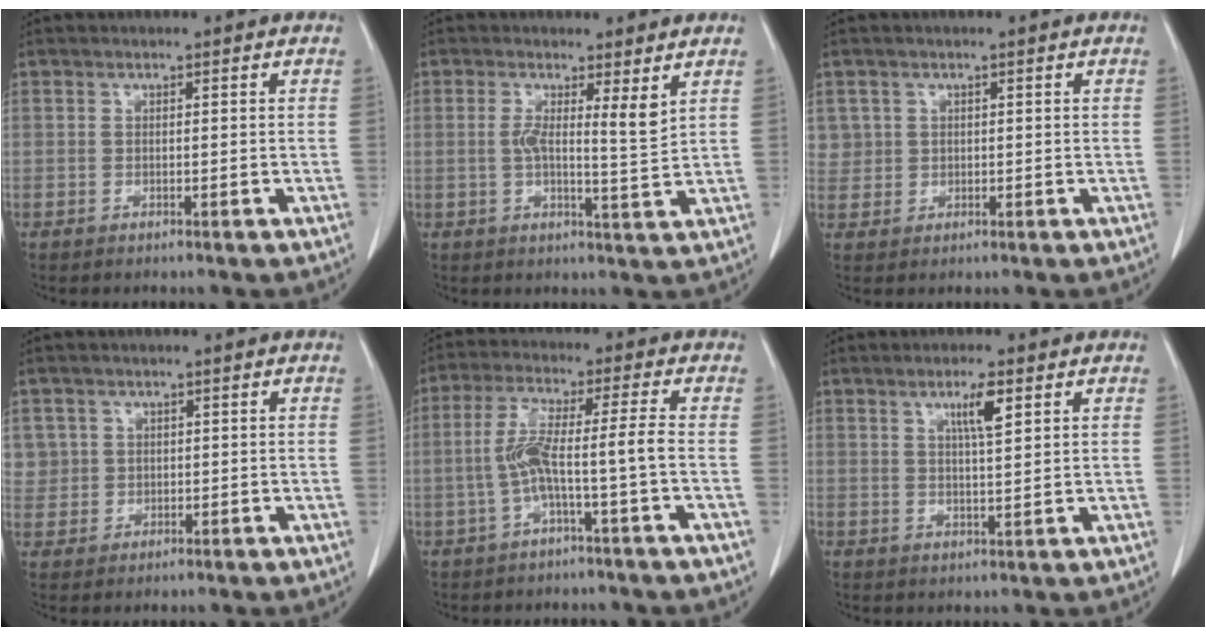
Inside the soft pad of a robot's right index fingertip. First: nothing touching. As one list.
[{"total": 4.6, "force": [1.9, 0.2, 4.2], "torque": [-0.070, -0.002, 0.032]}, {"total": 2.6, "force": [1.0, 2.4, -0.2], "torque": [0.025, 0.004, 0.016]}, {"total": 3.7, "force": [1.3, 3.4, -0.2], "torque": [0.024, 0.006, 0.028]}, {"total": 6.6, "force": [-1.6, -0.5, 6.3], "torque": [-0.130, 0.022, -0.024]}, {"total": 4.4, "force": [2.1, 0.3, 3.8], "torque": [-0.064, -0.002, 0.037]}]